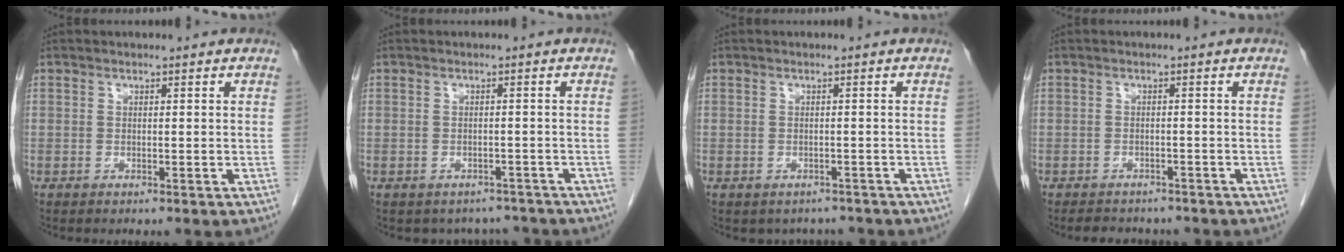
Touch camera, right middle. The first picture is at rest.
{"total": 5.1, "force": [-4.5, 2.4, -0.1], "torque": [0.010, 0.014, -0.050]}
{"total": 3.2, "force": [-2.7, 1.6, 0.2], "torque": [-0.001, 0.007, -0.033]}
{"total": 4.9, "force": [-4.3, 2.1, 1.1], "torque": [-0.020, -0.002, -0.053]}